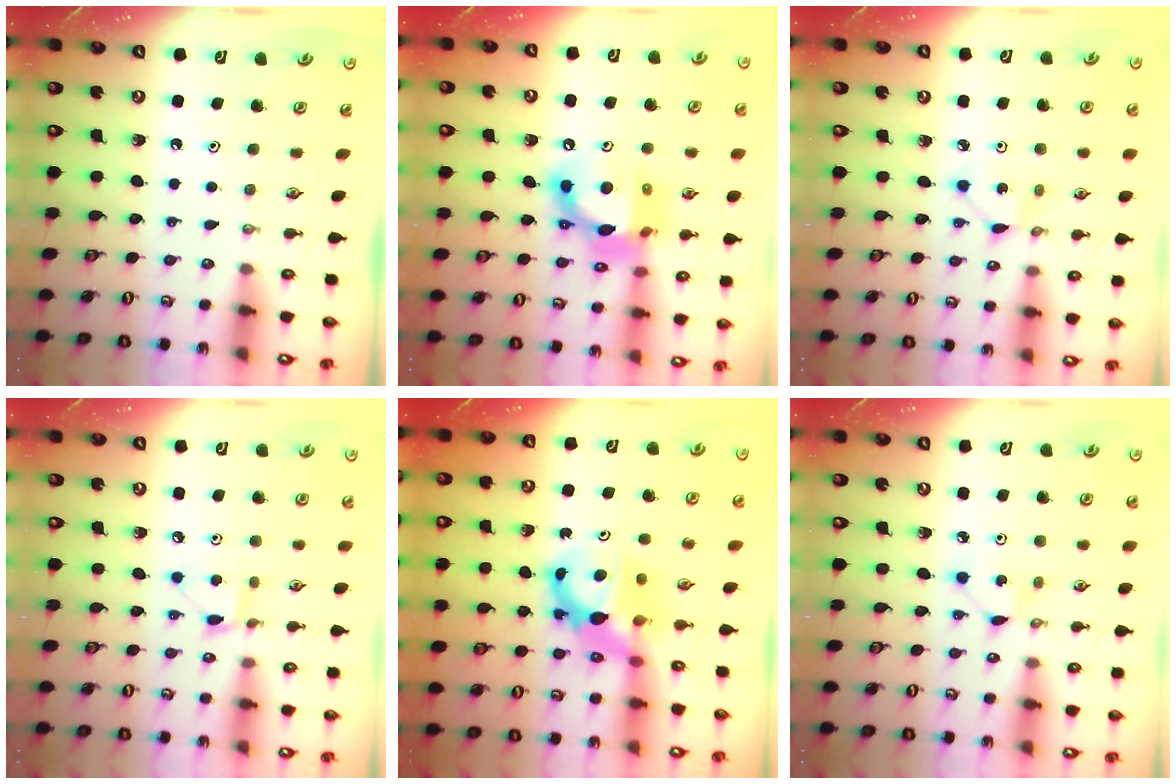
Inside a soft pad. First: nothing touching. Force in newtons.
{"total": 14.1, "press": 14.1, "slide": 1.1}
{"total": 1.6, "press": 1.5, "slide": 0.2}
{"total": 5.1, "press": 5.1, "slide": 0.6}
{"total": 7.4, "press": 7.4, "slide": 0.5}
{"total": 2.9, "press": 2.9, "slide": 0.4}